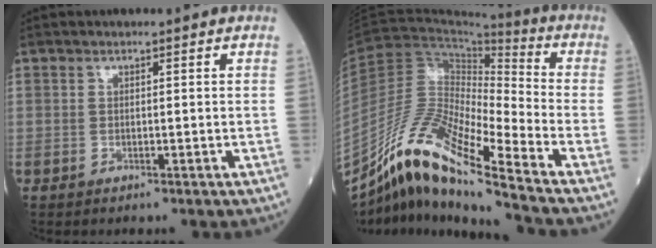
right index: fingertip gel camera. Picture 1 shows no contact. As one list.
[{"total": 14.8, "force": [-11.0, -0.1, 9.9], "torque": [-0.191, 0.005, -0.203]}]